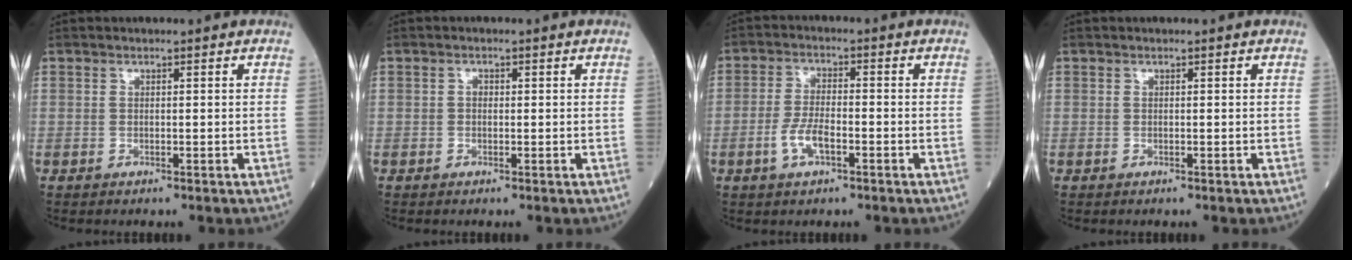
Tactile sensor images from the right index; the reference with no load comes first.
{"total": 0.7, "force": [0.0, 0.5, 0.4], "torque": [-0.006, 0.002, -0.003]}
{"total": 5.1, "force": [-2.0, 1.8, 4.3], "torque": [-0.091, 0.001, -0.040]}
{"total": 0.0}